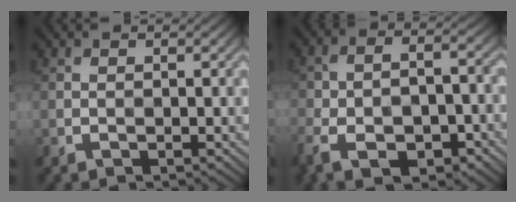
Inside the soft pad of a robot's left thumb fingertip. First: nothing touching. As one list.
[{"total": 12.1, "force": [-6.4, 6.4, 8.0], "torque": [-0.151, -0.031, -0.098]}]